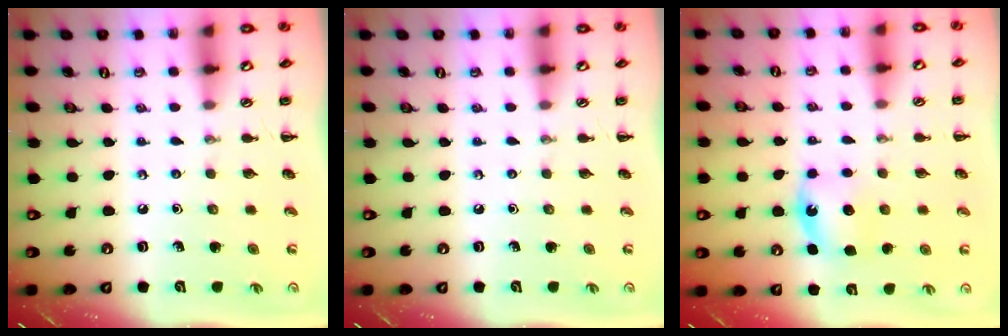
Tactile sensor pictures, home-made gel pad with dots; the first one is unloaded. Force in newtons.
{"total": 0.0}
{"total": 5.4, "press": 5.3, "slide": 0.9}